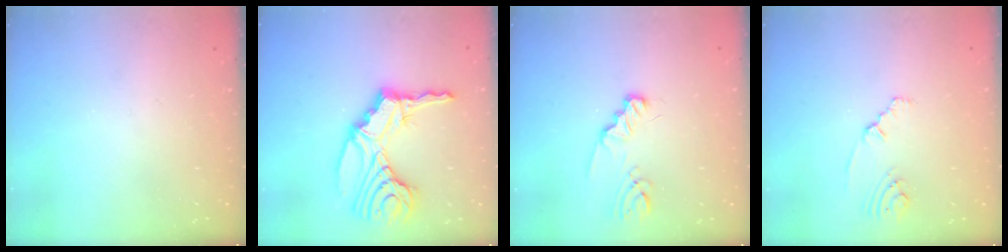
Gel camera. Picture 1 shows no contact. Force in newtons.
{"total": 16.9, "press": 16.7, "slide": 2.1}
{"total": 3.3, "press": 3.3, "slide": 0.4}
{"total": 1.8, "press": 1.7, "slide": 0.7}